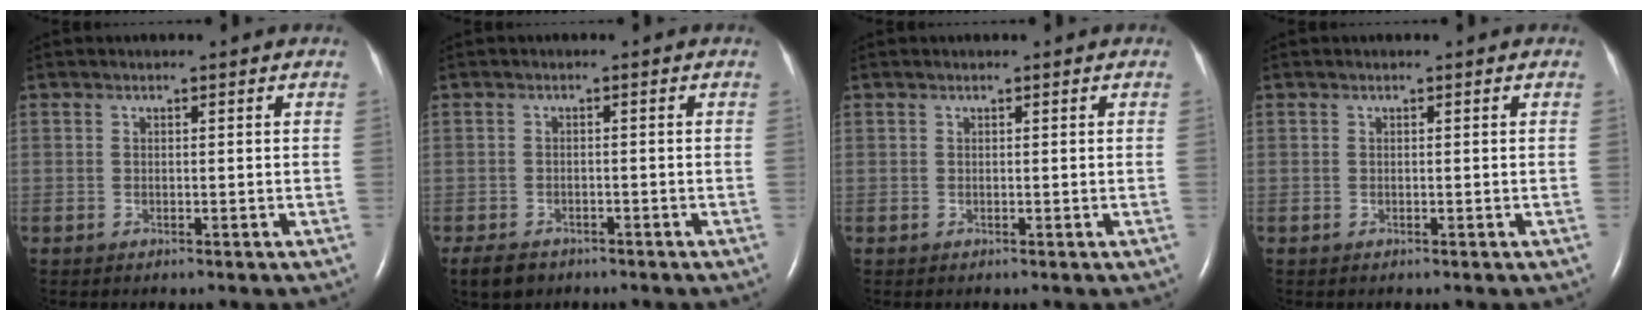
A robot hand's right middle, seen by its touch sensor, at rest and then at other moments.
{"total": 3.6, "force": [-2.8, 2.0, 1.2], "torque": [-0.023, -0.005, -0.042]}
{"total": 0.0}
{"total": 0.0}